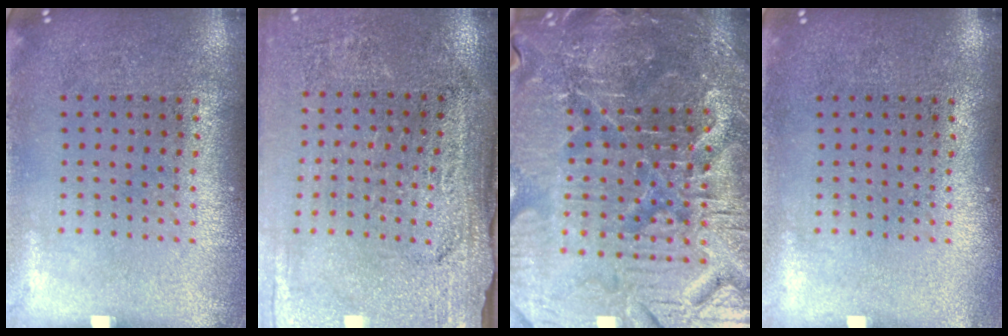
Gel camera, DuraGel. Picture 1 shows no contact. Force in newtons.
{"total": 3.0, "press": 2.9, "slide": 0.8}
{"total": 5.6, "press": 5.3, "slide": 1.7}
{"total": 0.5, "press": 0.5, "slide": 0.2}